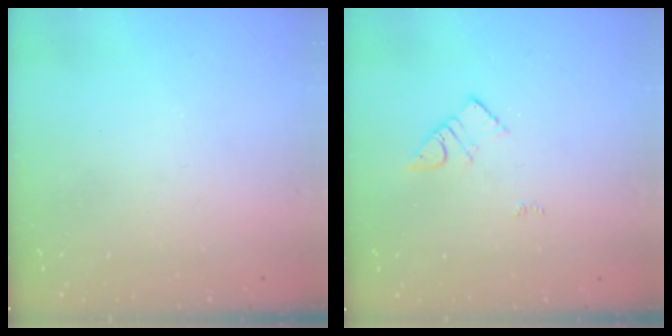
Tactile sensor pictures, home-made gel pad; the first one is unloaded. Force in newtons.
{"total": 3.1, "press": 3.1, "slide": 0.2}